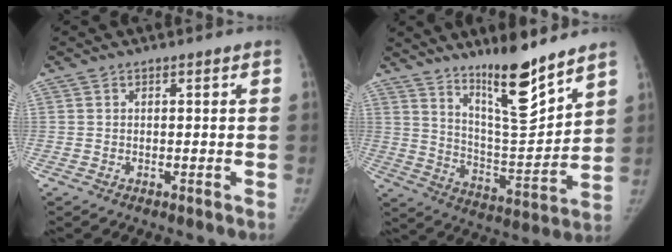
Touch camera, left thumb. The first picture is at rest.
{"total": 14.8, "force": [11.0, 2.5, 9.6], "torque": [-0.133, -0.092, 0.193]}